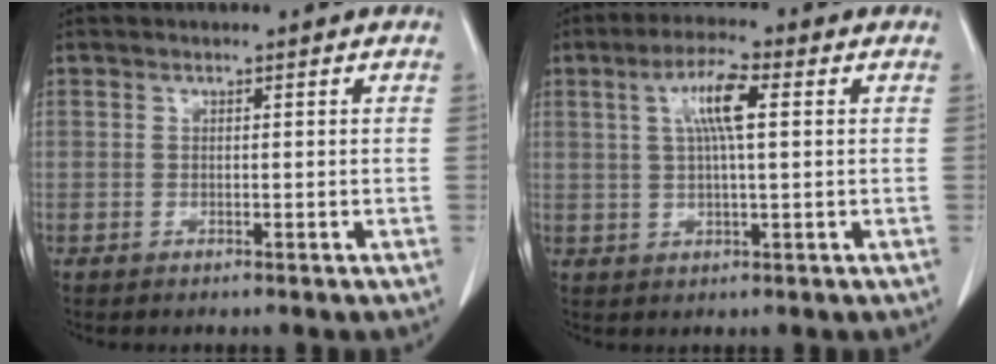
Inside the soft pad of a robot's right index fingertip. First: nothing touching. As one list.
[{"total": 6.6, "force": [1.8, 0.9, 6.3], "torque": [-0.119, 0.010, 0.034]}]